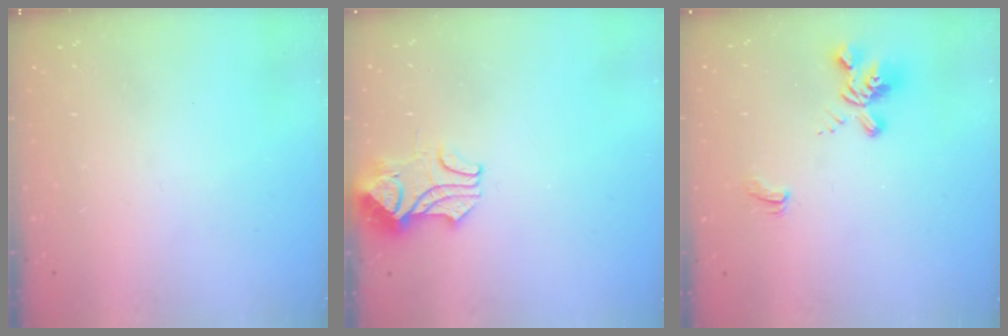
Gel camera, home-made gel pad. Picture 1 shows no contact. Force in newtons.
{"total": 2.2, "press": 2.0, "slide": 0.8}
{"total": 2.4, "press": 2.1, "slide": 1.2}